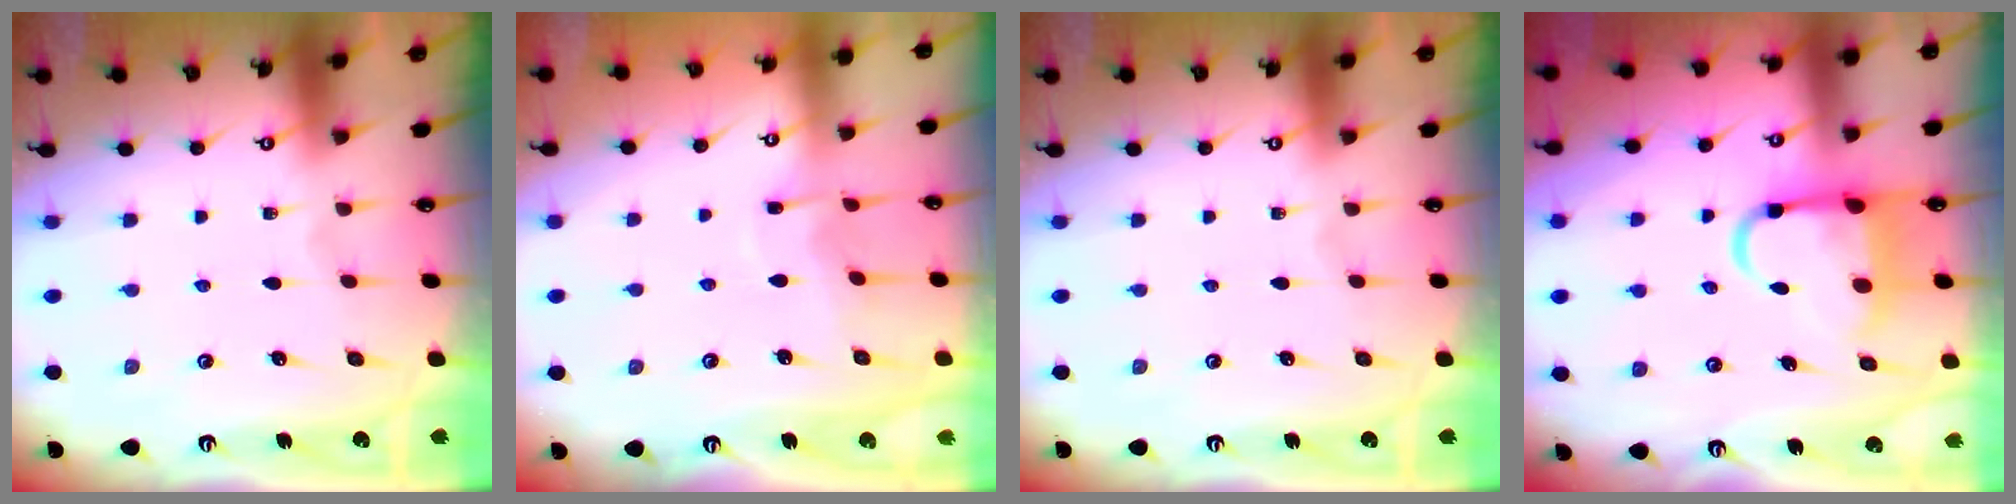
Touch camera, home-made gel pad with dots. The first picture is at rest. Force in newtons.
{"total": 3.9, "press": 3.9, "slide": 0.5}
{"total": 0.0}
{"total": 10.3, "press": 10.2, "slide": 1.5}